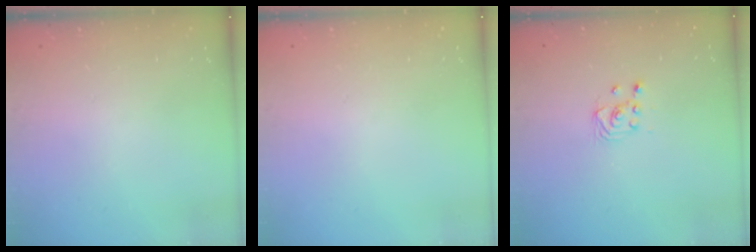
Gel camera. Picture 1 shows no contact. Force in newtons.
{"total": 0.0}
{"total": 2.5, "press": 2.2, "slide": 1.1}